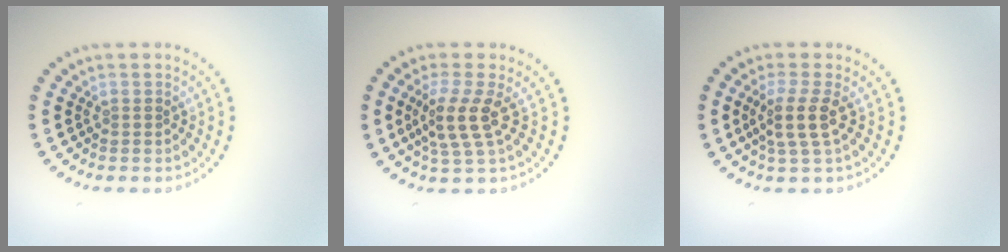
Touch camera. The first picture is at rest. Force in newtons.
{"total": 3.2, "press": 2.7, "slide": 1.7}
{"total": 2.7, "press": 2.3, "slide": 1.5}